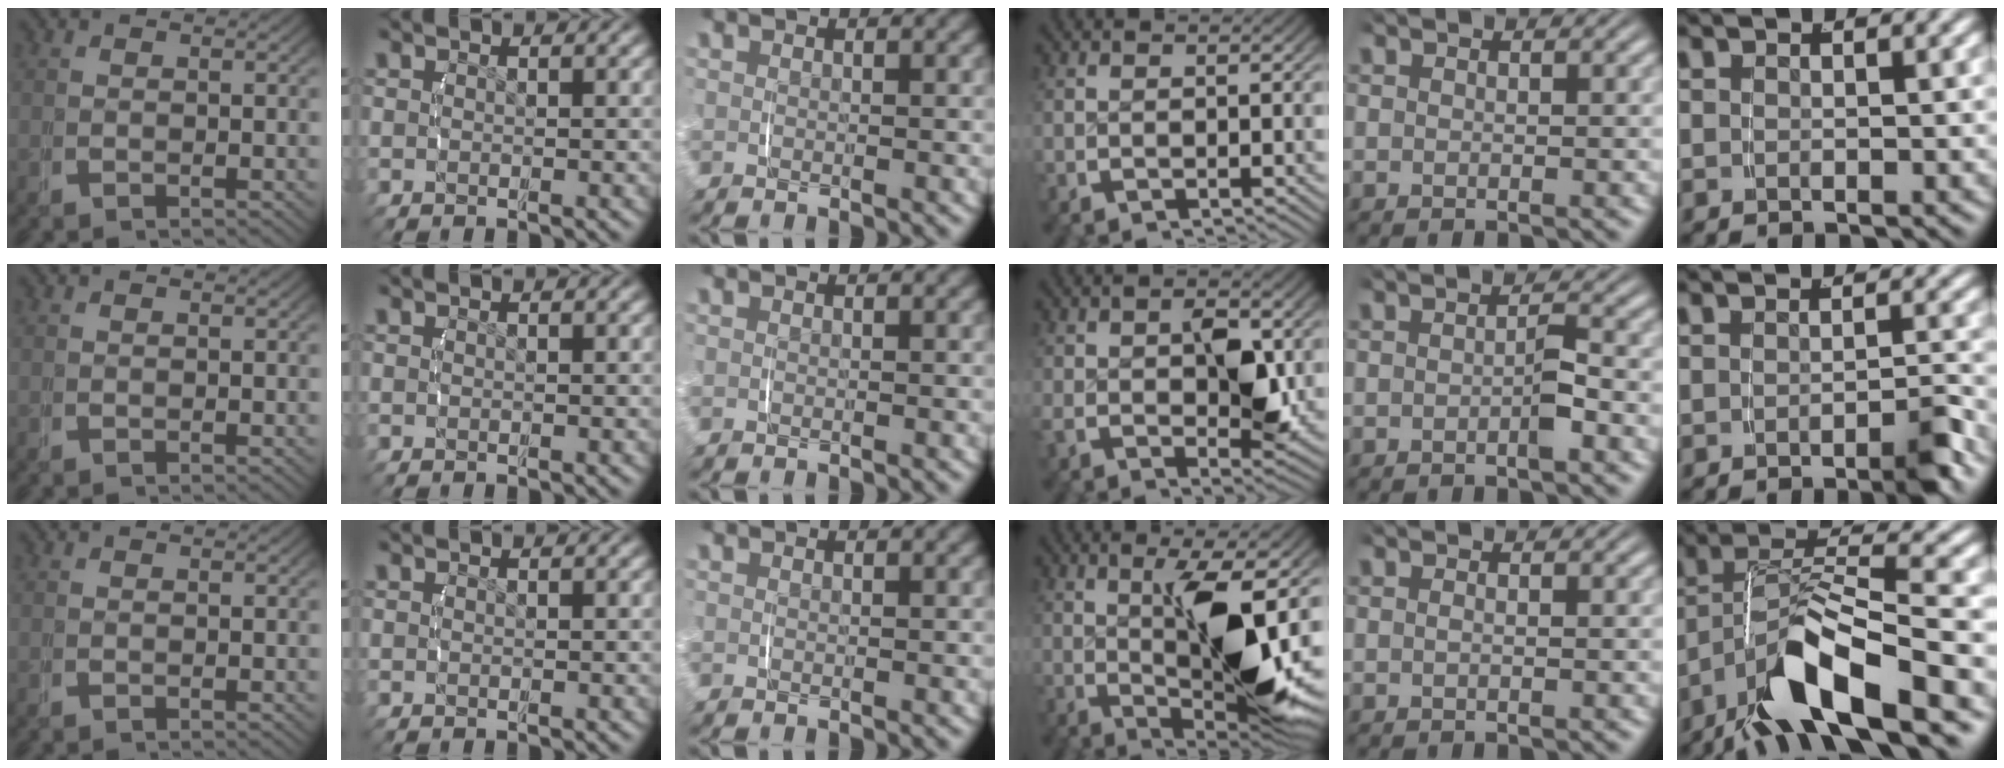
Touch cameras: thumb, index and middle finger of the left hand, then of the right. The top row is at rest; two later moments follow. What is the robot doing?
{"motion": "lift_and_place", "object": "jar lid"}